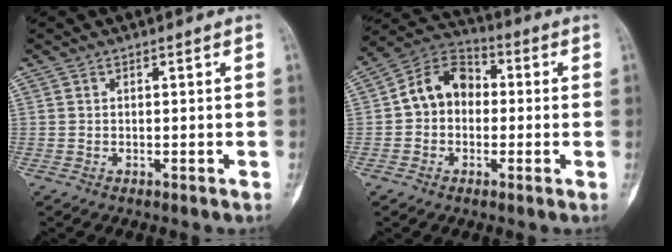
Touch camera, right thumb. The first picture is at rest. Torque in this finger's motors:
{"motor_torque": [1.17, 1.19, 0.46, -0.39, 0.16]}